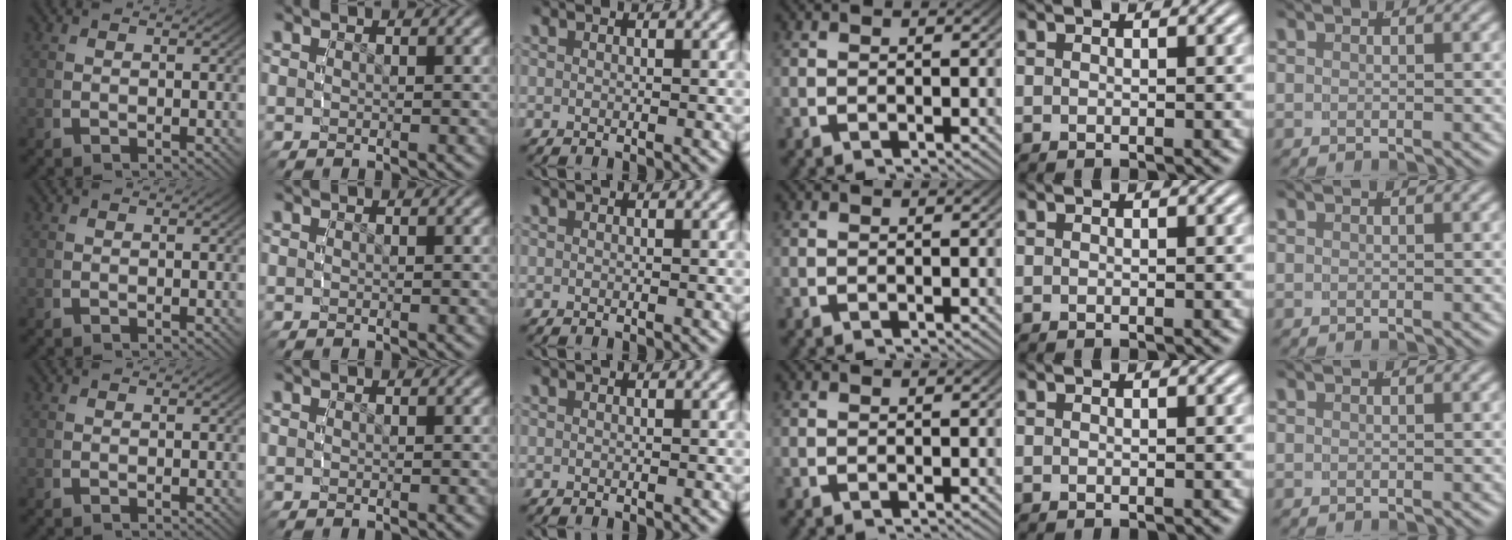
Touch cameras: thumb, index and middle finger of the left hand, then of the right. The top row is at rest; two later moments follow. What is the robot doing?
{"motion": "reach", "object": "paper plate"}